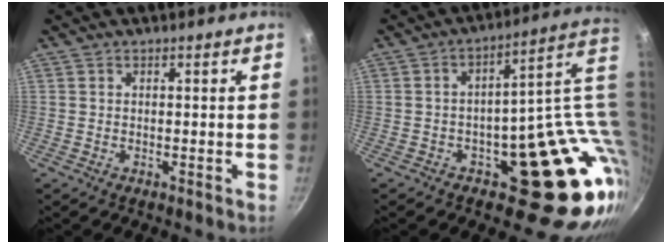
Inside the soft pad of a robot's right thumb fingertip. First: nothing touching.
{"total": 20.1, "force": [3.1, 12.7, 15.3], "torque": [-0.102, 0.002, 0.066]}